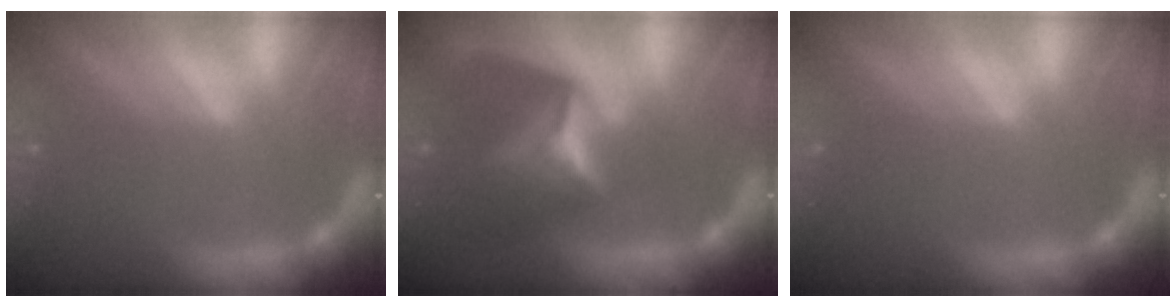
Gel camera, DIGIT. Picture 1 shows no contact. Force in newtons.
{"total": 6.9}
{"total": 0.0}